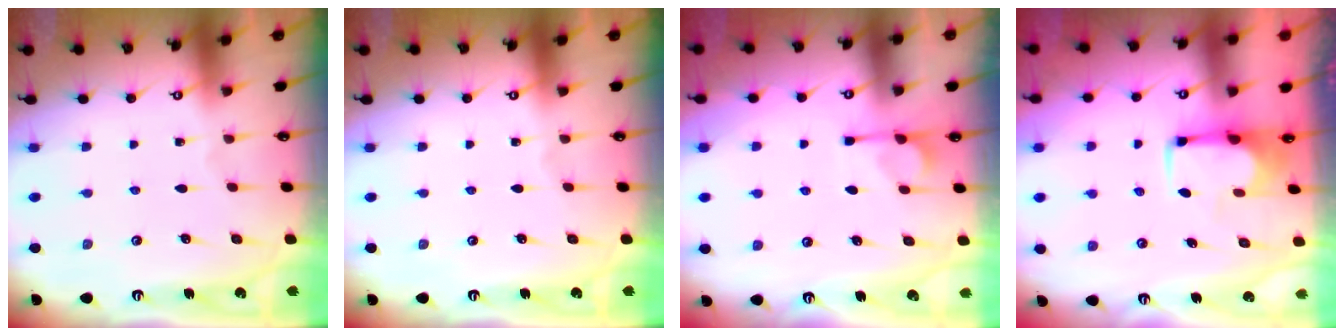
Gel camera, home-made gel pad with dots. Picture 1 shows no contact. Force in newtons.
{"total": 0.0}
{"total": 1.2, "press": 0.3, "slide": 1.1}
{"total": 1.6, "press": 1.5, "slide": 0.7}